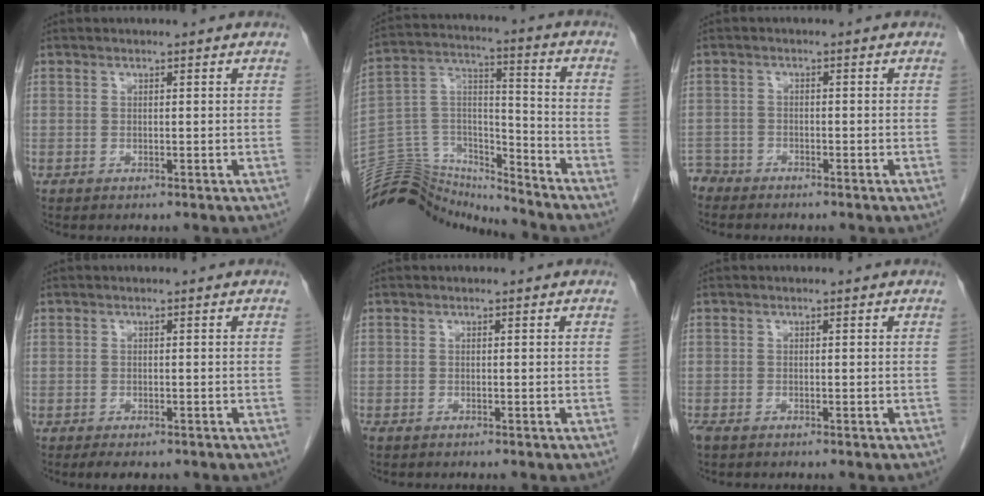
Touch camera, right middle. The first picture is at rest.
{"total": 15.2, "force": [-15.0, 1.9, 0.2], "torque": [-0.003, 0.069, -0.269]}
{"total": 3.3, "force": [-3.1, 0.9, -0.7], "torque": [0.016, -0.004, -0.063]}
{"total": 3.4, "force": [-2.7, 1.2, 1.7], "torque": [-0.021, -0.007, -0.035]}
{"total": 1.3, "force": [-1.2, 0.1, 0.6], "torque": [-0.012, -0.002, -0.018]}
{"total": 1.8, "force": [-1.5, 0.4, 0.9], "torque": [-0.020, -0.006, -0.026]}